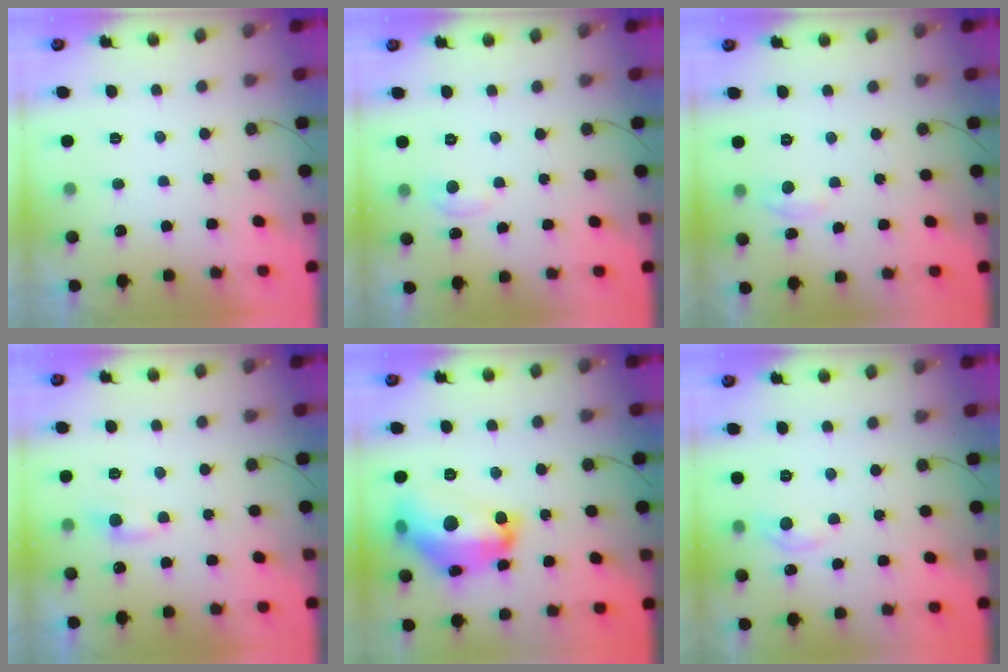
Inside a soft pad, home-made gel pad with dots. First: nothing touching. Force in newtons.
{"total": 5.9, "press": 5.8, "slide": 0.8}
{"total": 3.6, "press": 3.6, "slide": 0.5}
{"total": 4.3, "press": 4.2, "slide": 0.7}
{"total": 20.4, "press": 20.4, "slide": 1.4}
{"total": 5.1, "press": 5.1, "slide": 0.7}